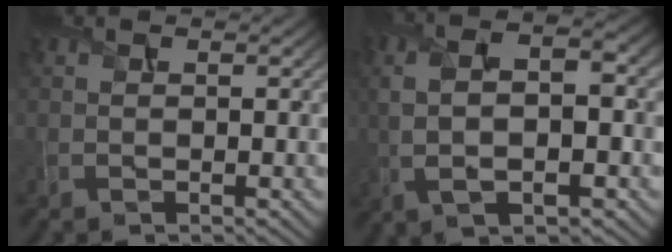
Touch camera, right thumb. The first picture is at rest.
{"total": 9.0, "force": [0.3, 3.6, 8.2], "torque": [-0.175, 0.005, -0.001]}